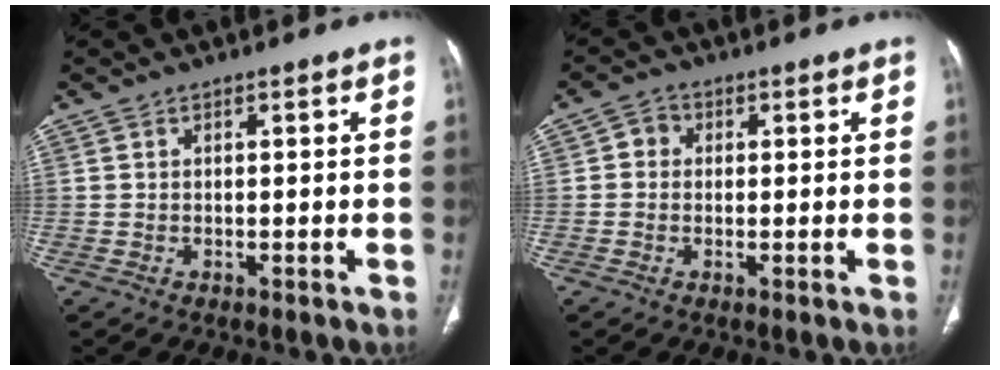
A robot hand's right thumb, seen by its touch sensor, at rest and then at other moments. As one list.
[{"total": 2.7, "force": [0.3, 2.4, 1.2], "torque": [-0.003, 0.007, -0.002]}]